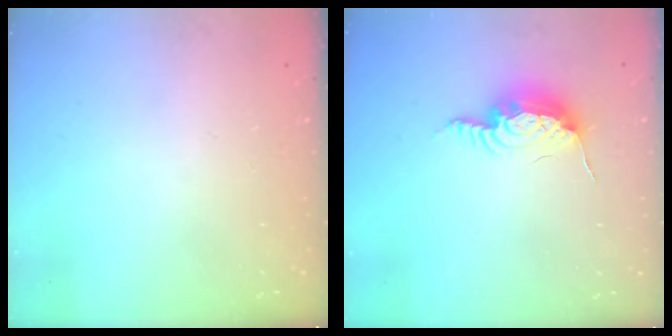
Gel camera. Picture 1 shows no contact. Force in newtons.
{"total": 11.9, "press": 11.9, "slide": 0.9}